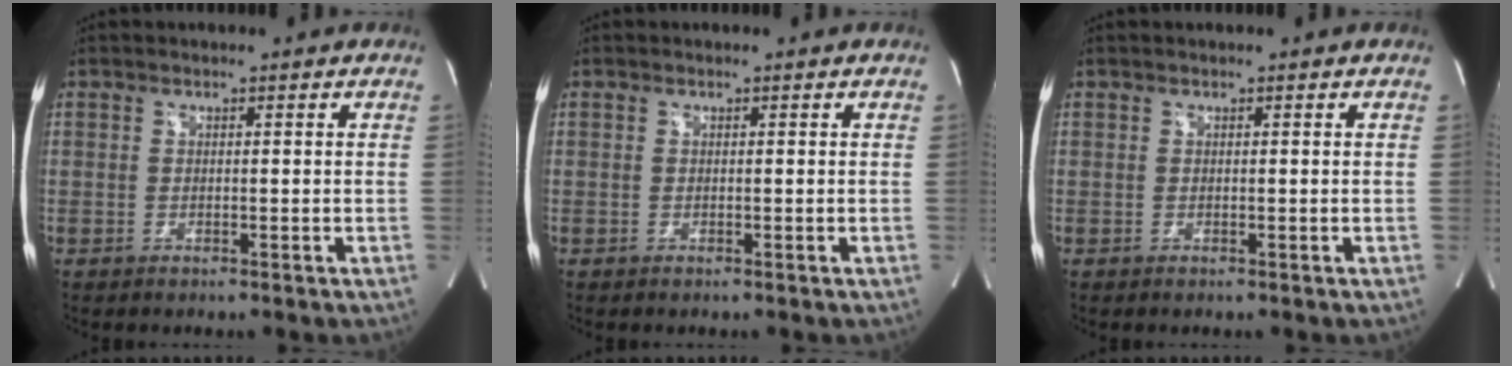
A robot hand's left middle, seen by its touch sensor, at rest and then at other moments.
{"total": 0.0}
{"total": 0.5, "force": [0.4, 0.0, 0.3], "torque": [-0.006, 0.013, 0.011]}